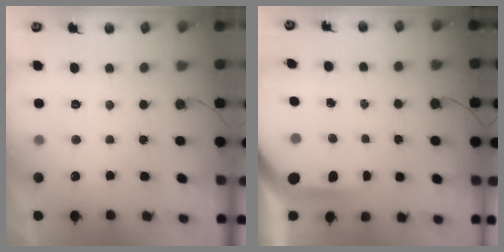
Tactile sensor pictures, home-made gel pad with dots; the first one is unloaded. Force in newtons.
{"total": 7.4, "press": 7.4, "slide": 0.7}